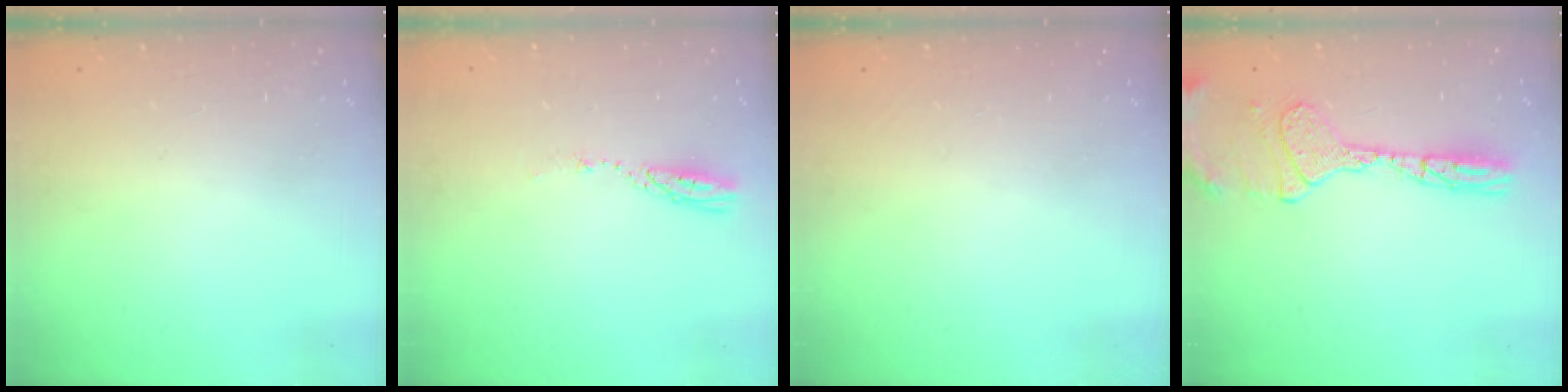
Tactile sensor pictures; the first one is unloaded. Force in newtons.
{"total": 3.7, "press": 3.7, "slide": 0.2}
{"total": 0.0}
{"total": 13.4, "press": 13.1, "slide": 2.6}